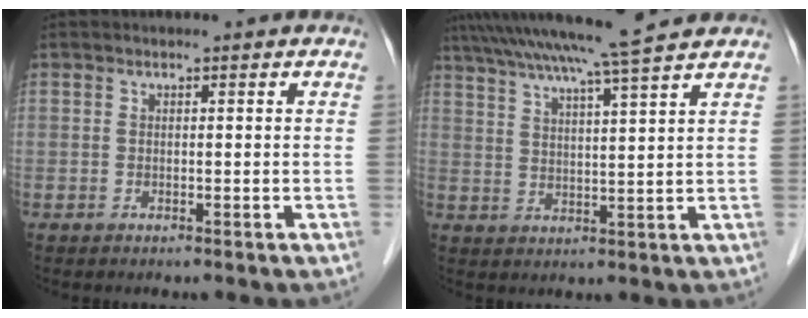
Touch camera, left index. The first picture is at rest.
{"total": 13.1, "force": [11.1, -1.6, 6.7], "torque": [-0.119, 0.012, 0.163]}